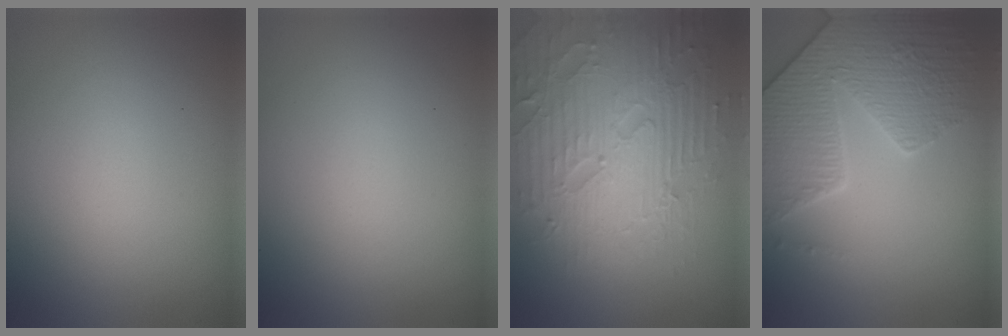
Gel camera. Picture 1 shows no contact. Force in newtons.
{"total": 0.0}
{"total": 7.7, "press": 6.0, "slide": 4.7}
{"total": 5.6, "press": 5.2, "slide": 2.2}